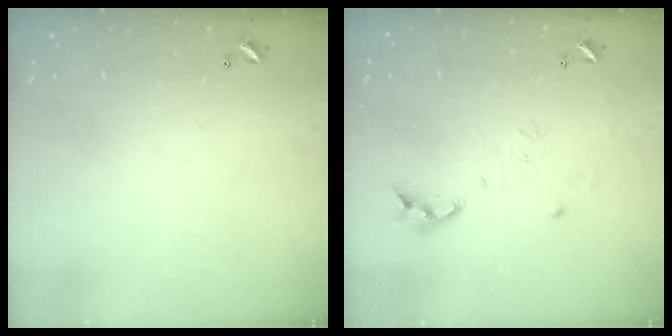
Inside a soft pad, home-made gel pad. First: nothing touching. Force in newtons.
{"total": 7.0, "press": 7.0, "slide": 0.5}